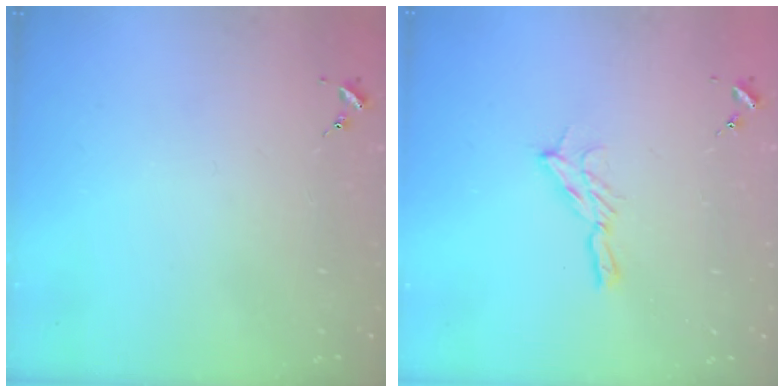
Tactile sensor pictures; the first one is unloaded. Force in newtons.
{"total": 5.7, "press": 5.7, "slide": 0.4}